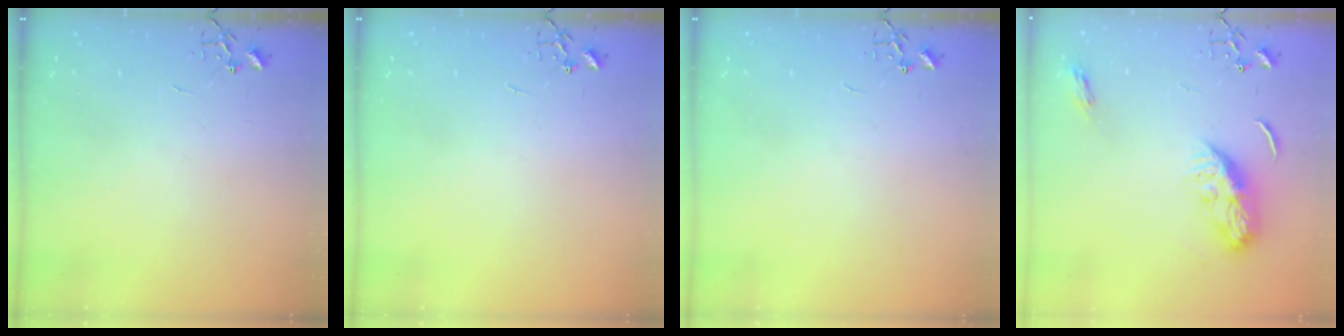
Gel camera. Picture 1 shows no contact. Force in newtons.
{"total": 0.0}
{"total": 0.0}
{"total": 11.2, "press": 11.2, "slide": 0.5}